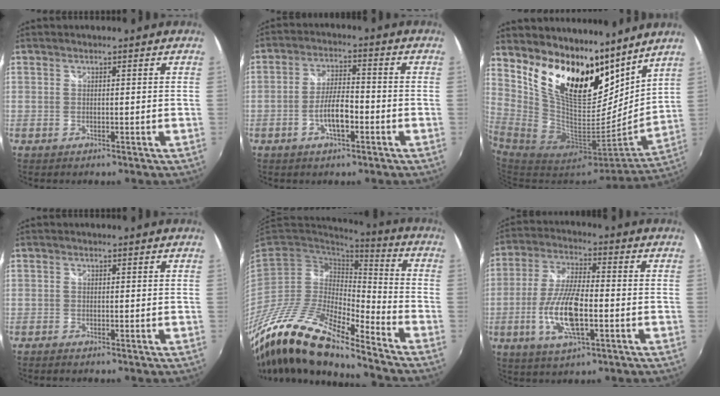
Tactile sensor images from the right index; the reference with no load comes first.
{"total": 6.1, "force": [-2.4, 2.1, 5.2], "torque": [-0.102, 0.003, -0.041]}
{"total": 16.9, "force": [12.4, 7.2, 9.0], "torque": [-0.152, -0.015, 0.226]}
{"total": 0.9, "force": [-0.7, 0.4, 0.3], "torque": [-0.010, -0.004, -0.017]}
{"total": 19.9, "force": [-14.9, 4.4, 12.4], "torque": [-0.234, -0.039, -0.292]}
{"total": 12.3, "force": [-3.3, 3.8, 11.2], "torque": [-0.231, -0.006, -0.066]}